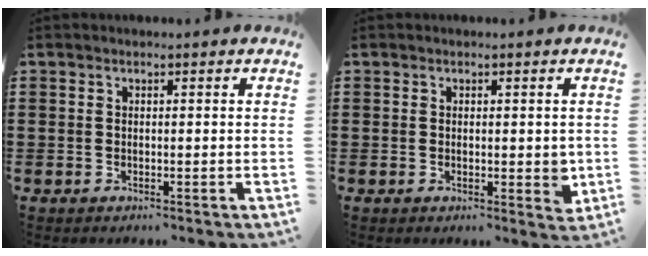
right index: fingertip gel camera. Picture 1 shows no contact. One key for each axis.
{"total": 2.1, "fx": 0.1, "fy": 0.9, "fz": 1.9, "tx": -0.027, "ty": 0.002, "tz": -0.001}